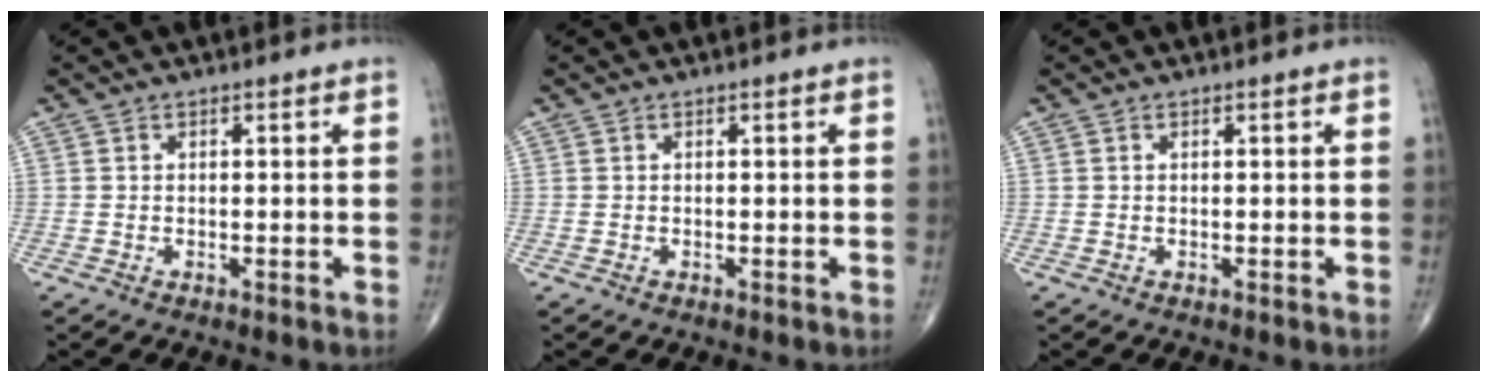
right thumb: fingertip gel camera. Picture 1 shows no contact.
{"total": 0.0}
{"total": 0.0}